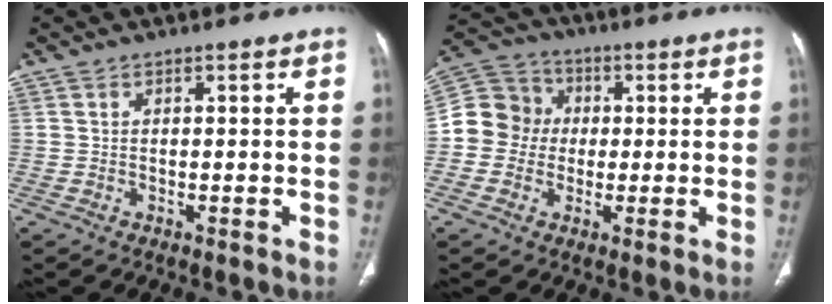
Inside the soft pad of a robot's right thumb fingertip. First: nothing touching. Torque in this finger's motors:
{"motor_torque": [0.21, 0.74, 0.44, -0.64, 0.02]}